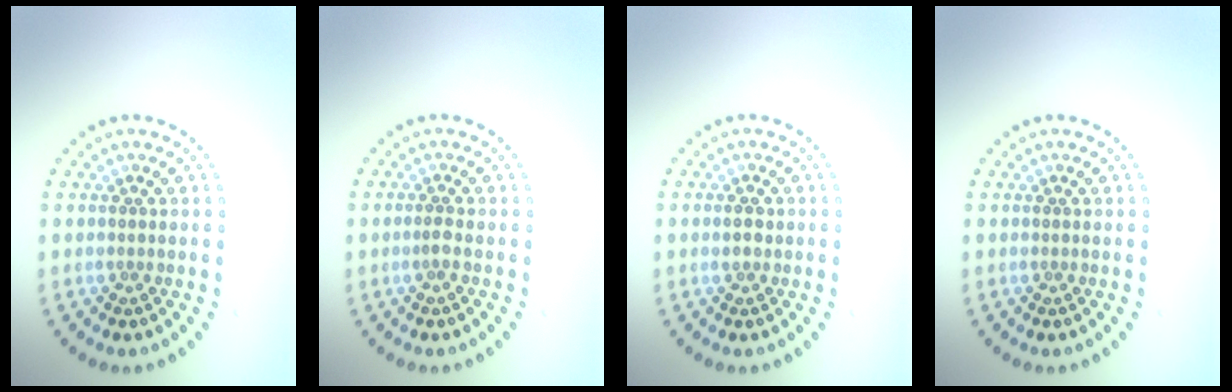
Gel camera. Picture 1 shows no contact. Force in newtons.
{"total": 0.9, "press": 0.6, "slide": 0.7}
{"total": 1.0, "press": 1.0, "slide": 0.2}
{"total": 0.0}